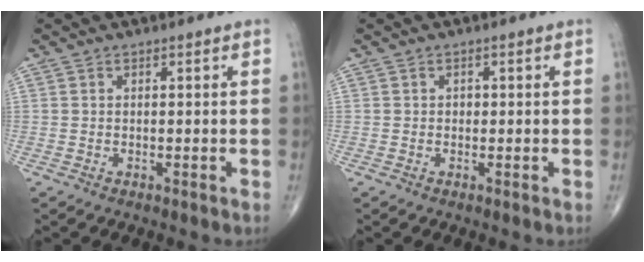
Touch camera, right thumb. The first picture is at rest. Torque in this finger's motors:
{"motor_torque": [0.02, 0.29, 0.36, 0.11, -0.02]}